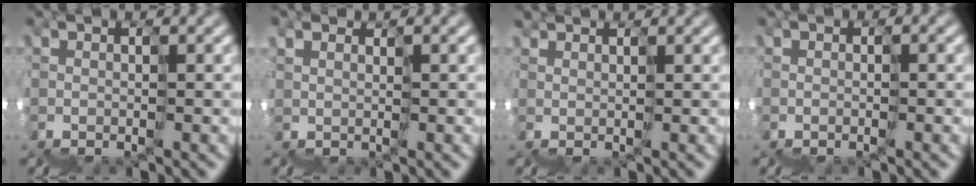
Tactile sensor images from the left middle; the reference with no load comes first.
{"total": 2.6, "force": [0.9, -0.8, -2.3], "torque": [0.019, 0.015, 0.016]}
{"total": 1.5, "force": [1.5, -0.1, -0.5], "torque": [0.018, 0.019, 0.024]}
{"total": 1.1, "force": [-0.7, 0.6, 0.5], "torque": [-0.018, -0.006, -0.004]}